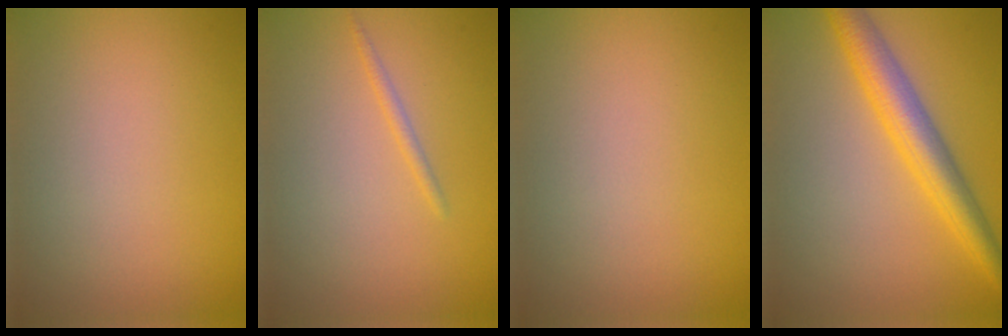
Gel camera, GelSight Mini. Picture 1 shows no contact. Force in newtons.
{"total": 0.8, "press": 0.8, "slide": 0.1}
{"total": 0.0}
{"total": 5.0, "press": 5.0, "slide": 0.1}